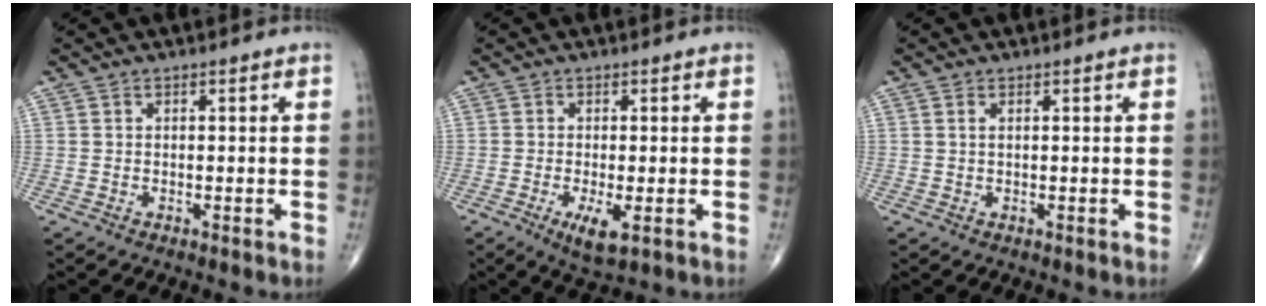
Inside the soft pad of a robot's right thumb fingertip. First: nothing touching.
{"total": 4.6, "force": [-1.6, 1.4, 4.1], "torque": [-0.075, -0.012, -0.024]}
{"total": 0.8, "force": [0.3, 0.3, 0.6], "torque": [-0.016, 0.007, 0.007]}